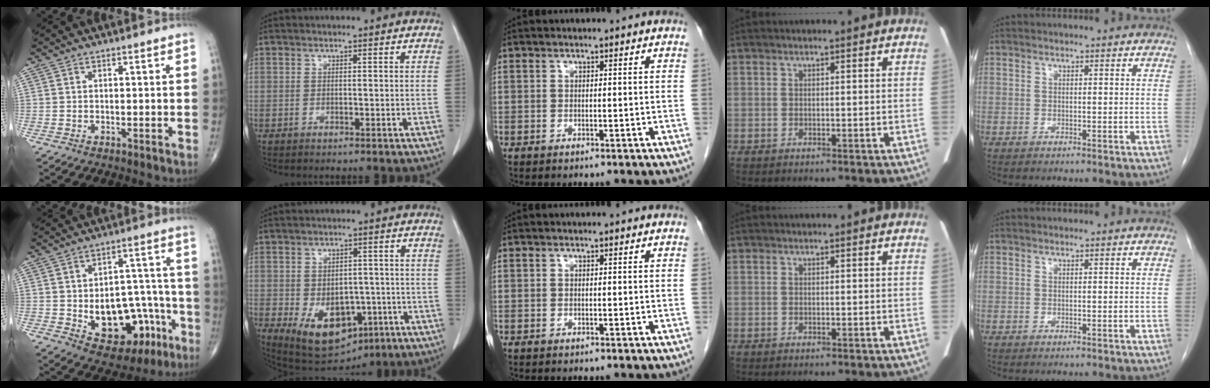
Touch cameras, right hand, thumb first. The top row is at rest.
{"thumb": {"total": 17.5, "force": [-5.8, 11.0, 12.3], "torque": [-0.127, 0.048, -0.065]}, "index": {"total": 11.4, "force": [-4.7, 7.3, 7.5], "torque": [-0.112, 0.000, -0.057]}}